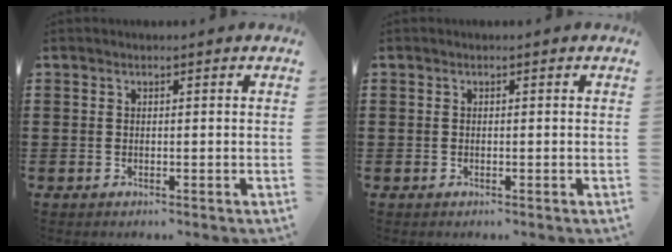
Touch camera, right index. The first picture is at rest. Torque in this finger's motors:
{"motor_torque": [-1.04, 1.10, -0.01, -0.01]}